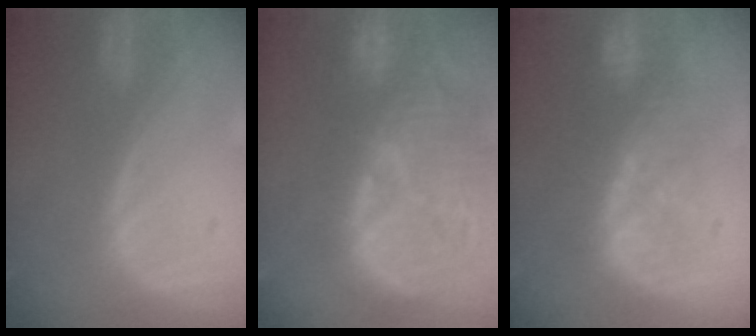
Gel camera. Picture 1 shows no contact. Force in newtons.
{"total": 14.8, "press": 13.2, "slide": 6.8}
{"total": 8.3, "press": 7.7, "slide": 3.0}